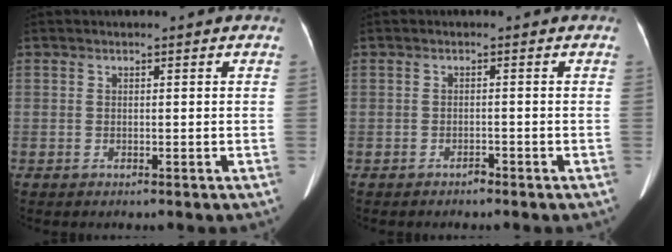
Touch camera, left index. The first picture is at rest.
{"total": 0.7, "force": [-0.7, 0.2, 0.1], "torque": [-0.003, 0.000, -0.012]}